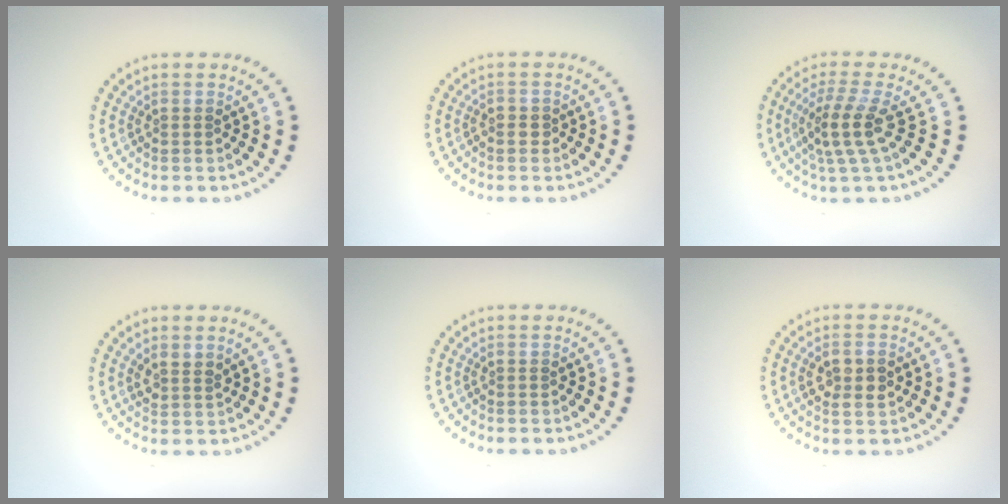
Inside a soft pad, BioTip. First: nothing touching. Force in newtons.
{"total": 0.8, "press": 0.8, "slide": 0.3}
{"total": 3.5, "press": 2.9, "slide": 2.1}
{"total": 1.6, "press": 1.3, "slide": 0.9}
{"total": 0.0}
{"total": 2.5, "press": 2.5, "slide": 0.2}